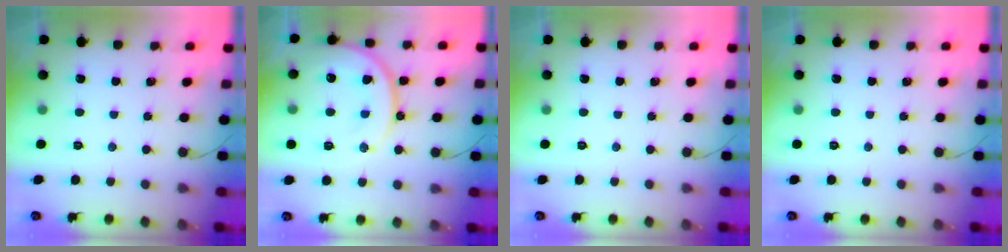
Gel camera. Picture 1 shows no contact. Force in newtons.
{"total": 15.8, "press": 15.6, "slide": 2.1}
{"total": 0.0}
{"total": 0.0}